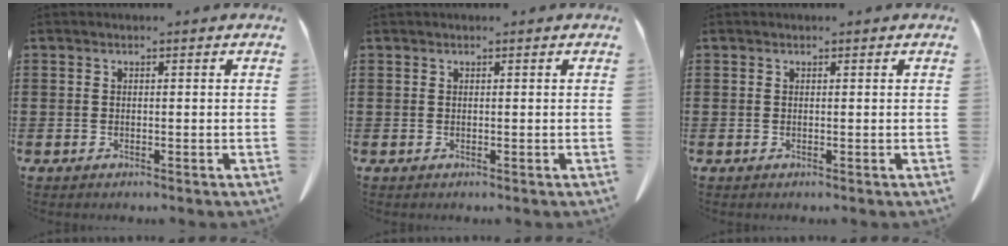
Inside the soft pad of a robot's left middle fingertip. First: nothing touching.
{"total": 0.0}
{"total": 0.0}